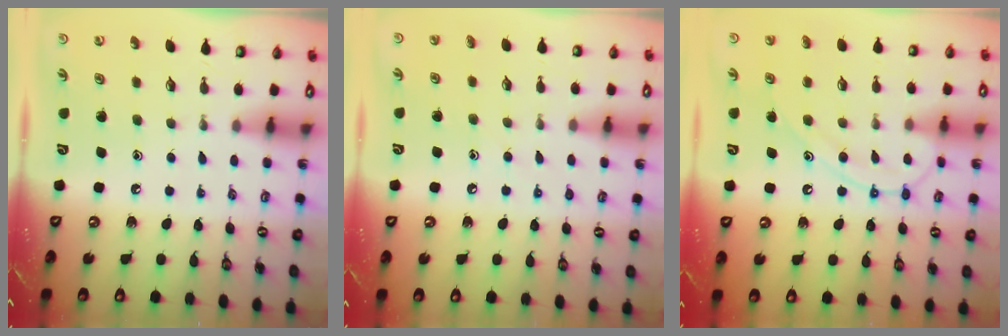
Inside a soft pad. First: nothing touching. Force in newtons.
{"total": 5.7, "press": 5.6, "slide": 0.6}
{"total": 12.6, "press": 12.6, "slide": 1.1}